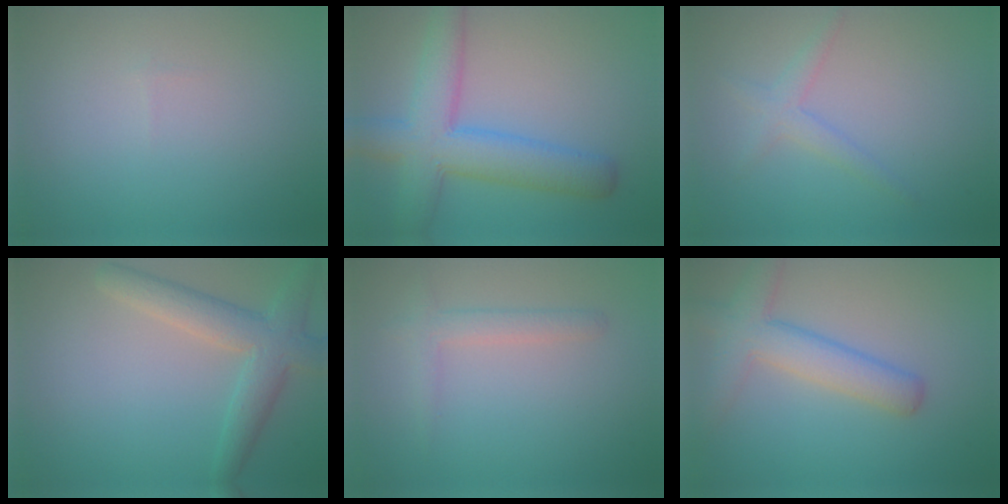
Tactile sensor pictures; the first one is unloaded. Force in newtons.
{"total": 7.3, "press": 7.2, "slide": 0.3}
{"total": 1.8, "press": 1.8, "slide": 0.1}
{"total": 4.5, "press": 4.5, "slide": 0.2}
{"total": 1.8, "press": 1.8, "slide": 0.2}
{"total": 4.8, "press": 4.8, "slide": 0.4}